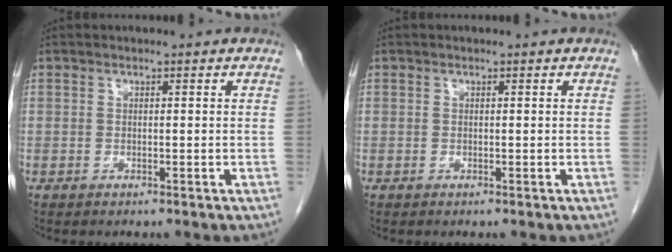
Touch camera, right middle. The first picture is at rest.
{"total": 0.0}